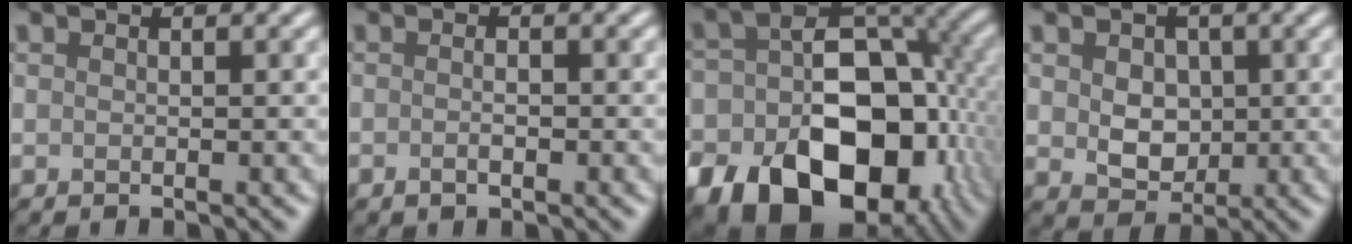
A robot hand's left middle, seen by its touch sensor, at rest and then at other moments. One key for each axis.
{"total": 1.1, "fx": -0.5, "fy": 0.4, "fz": 0.9, "tx": -0.019, "ty": 0.001, "tz": -0.009}
{"total": 18.6, "fx": -6.9, "fy": 12.7, "fz": 11.7, "tx": -0.177, "ty": -0.028, "tz": -0.097}
{"total": 3.9, "fx": 0.4, "fy": 3.0, "fz": 2.5, "tx": -0.048, "ty": -0.001, "tz": 0.008}